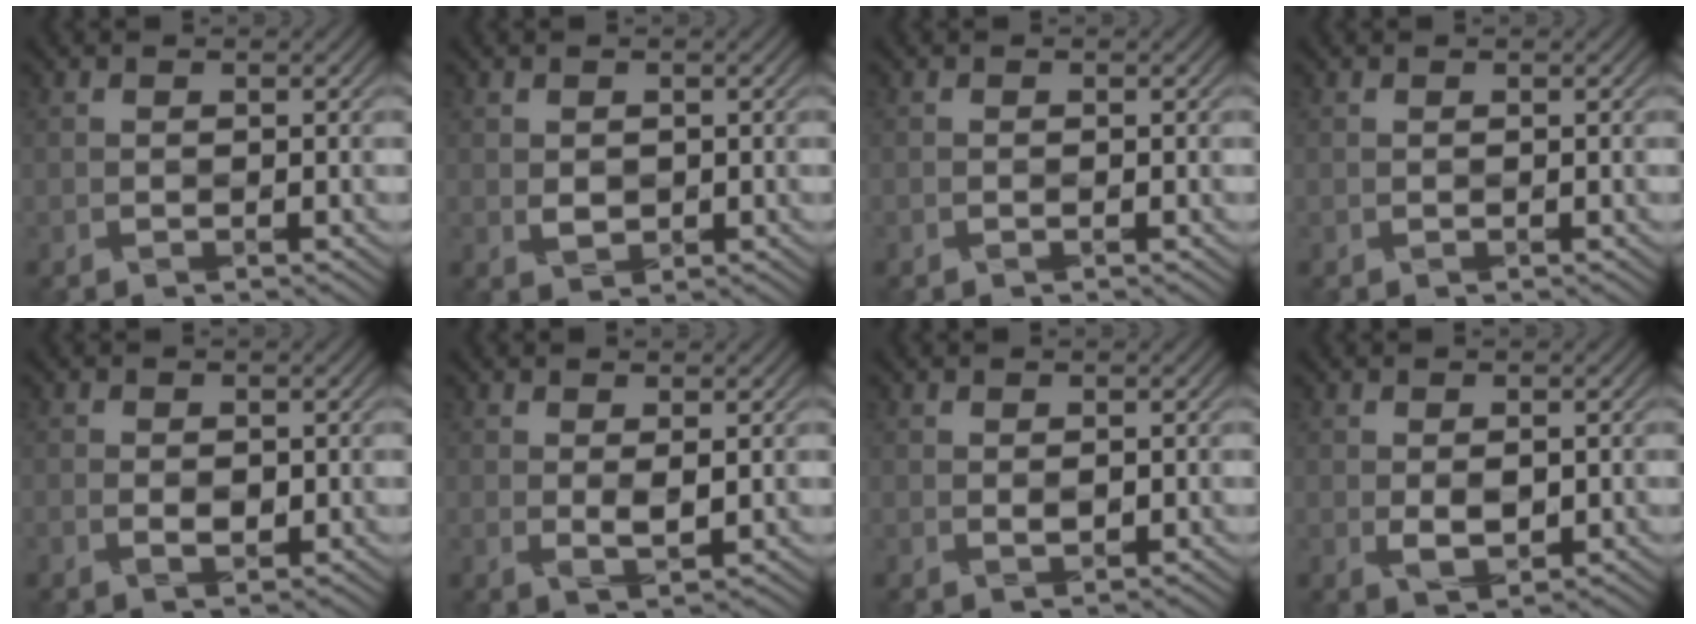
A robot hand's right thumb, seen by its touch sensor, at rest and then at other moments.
{"total": 1.2, "force": [0.4, 1.0, 0.5], "torque": [-0.010, -0.004, 0.016]}
{"total": 0.0}
{"total": 0.0}
{"total": 1.2, "force": [-0.2, 0.8, 0.8], "torque": [-0.016, -0.007, 0.002]}
{"total": 1.8, "force": [0.8, 0.4, 1.5], "torque": [-0.033, -0.006, 0.021]}
{"total": 0.6, "force": [0.4, 0.2, 0.4], "torque": [-0.008, 0.000, 0.011]}
{"total": 2.1, "force": [0.2, 1.2, 1.7], "torque": [-0.034, -0.005, 0.014]}